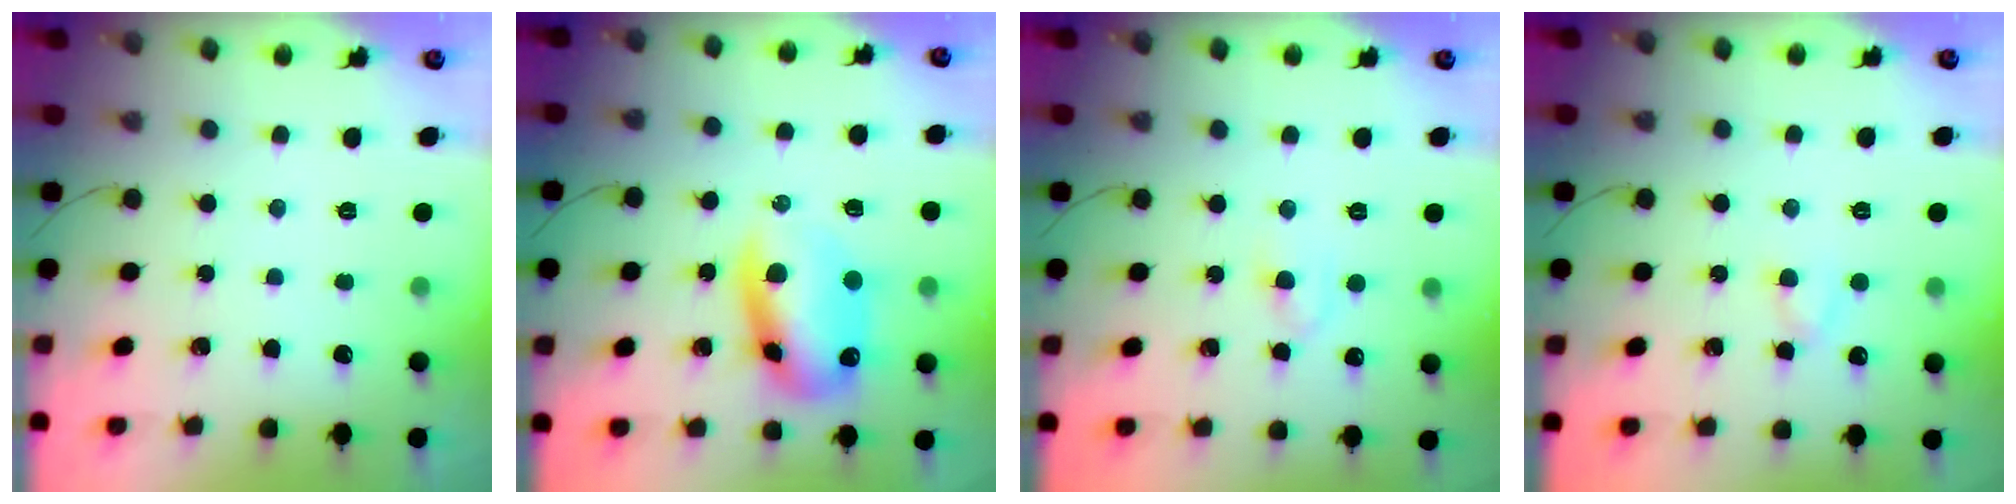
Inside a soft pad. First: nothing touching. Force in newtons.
{"total": 12.3, "press": 11.9, "slide": 2.9}
{"total": 3.5, "press": 3.3, "slide": 1.1}
{"total": 2.6, "press": 2.5, "slide": 0.8}